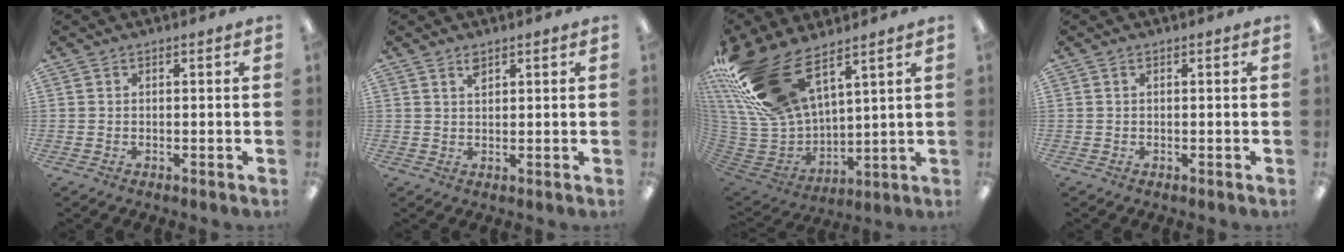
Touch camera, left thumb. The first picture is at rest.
{"total": 2.1, "force": [1.6, 0.9, 1.0], "torque": [-0.016, -0.003, 0.029]}
{"total": 23.5, "force": [15.1, 10.9, 14.2], "torque": [-0.311, -0.077, 0.281]}
{"total": 0.0}